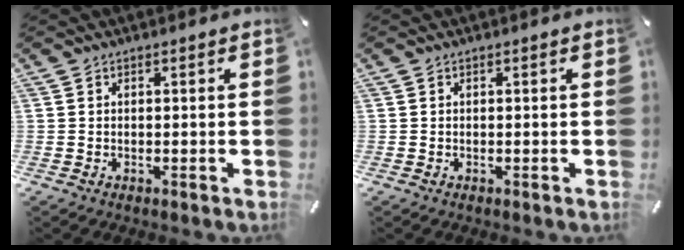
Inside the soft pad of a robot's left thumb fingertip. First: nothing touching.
{"total": 0.0}